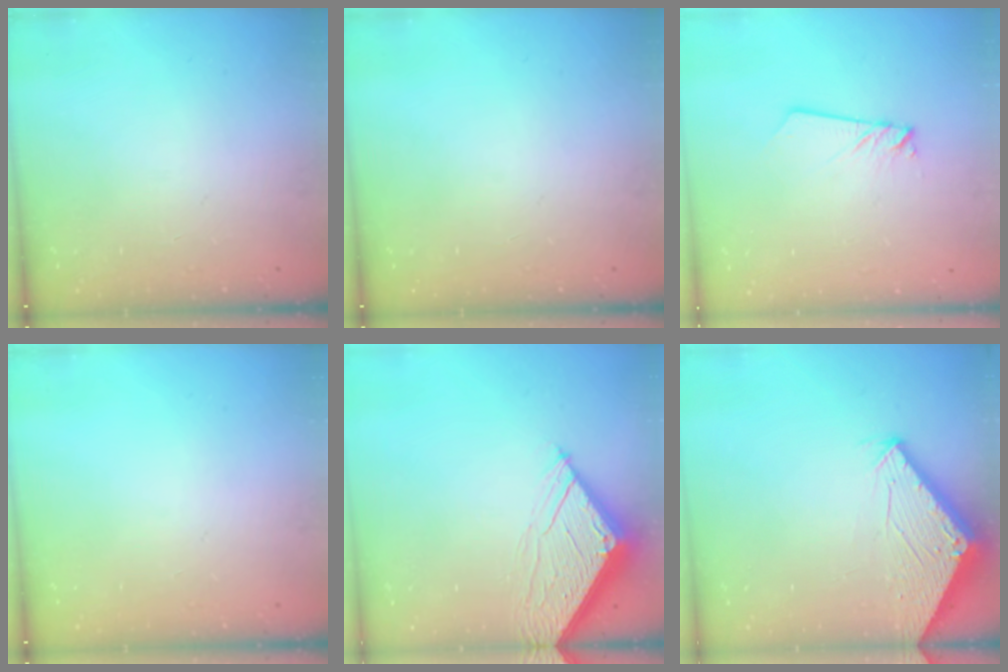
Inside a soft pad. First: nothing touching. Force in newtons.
{"total": 0.0}
{"total": 1.9, "press": 1.9, "slide": 0.2}
{"total": 0.0}
{"total": 6.6, "press": 6.6, "slide": 0.7}
{"total": 2.8, "press": 2.8, "slide": 0.1}